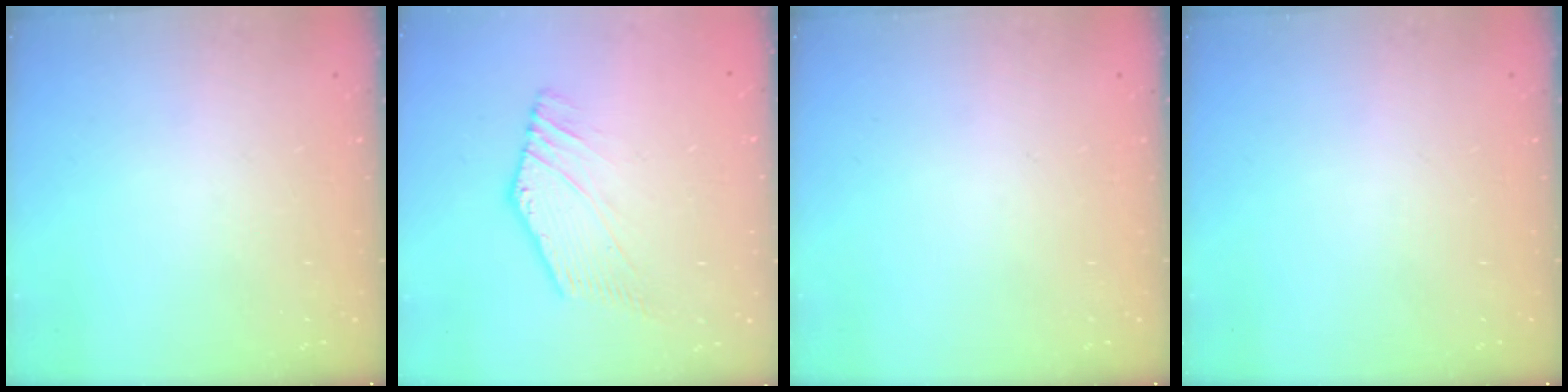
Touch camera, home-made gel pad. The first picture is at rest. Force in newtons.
{"total": 1.7, "press": 1.3, "slide": 1.1}
{"total": 0.0}
{"total": 0.0}